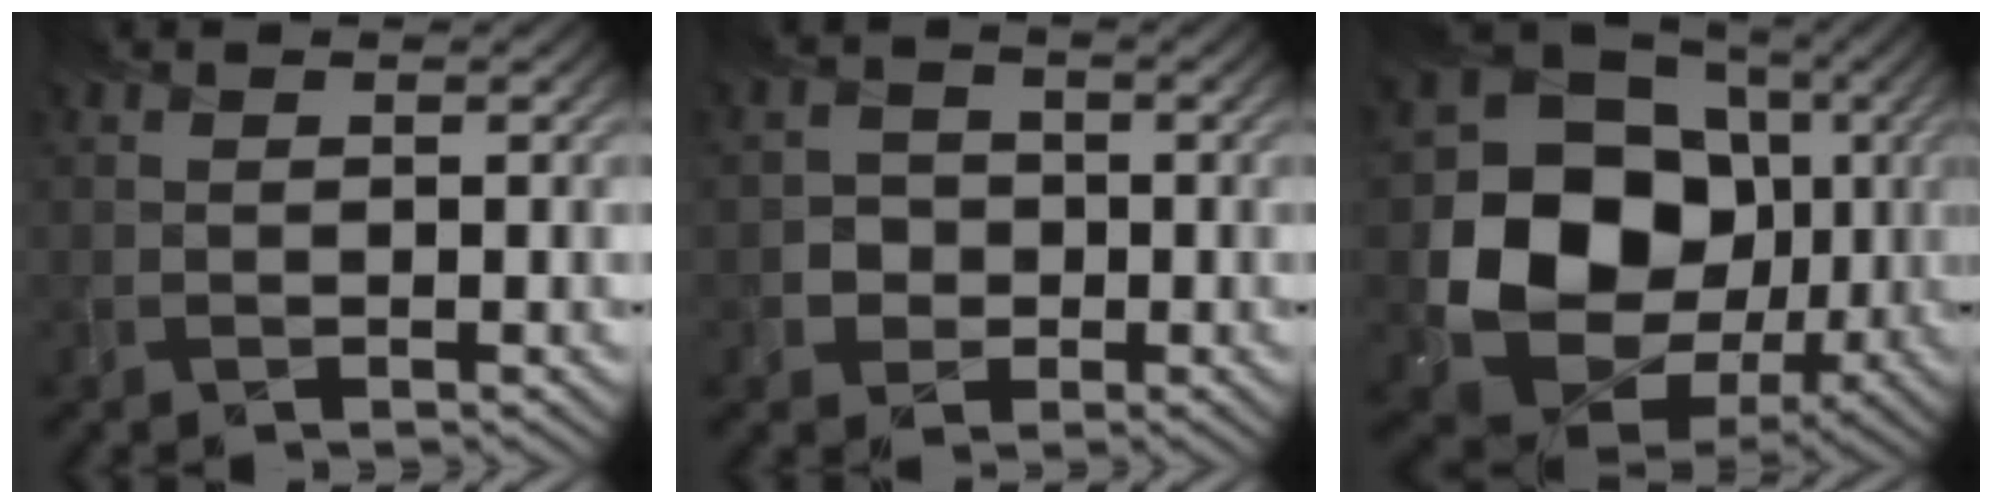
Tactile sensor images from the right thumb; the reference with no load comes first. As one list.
[{"total": 2.9, "force": [-0.8, 2.8, 0.0], "torque": [0.008, -0.003, -0.022]}, {"total": 16.6, "force": [-0.3, 14.1, 8.7], "torque": [-0.165, -0.040, 0.005]}]